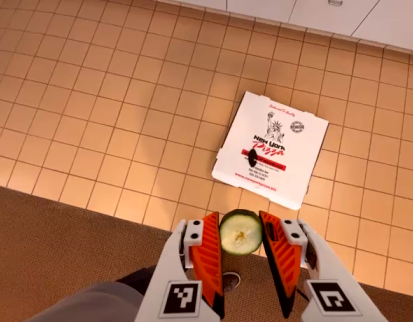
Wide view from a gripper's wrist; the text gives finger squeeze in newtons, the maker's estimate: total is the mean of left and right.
{"total": 8.2, "left": 8.3, "right": 8.1}